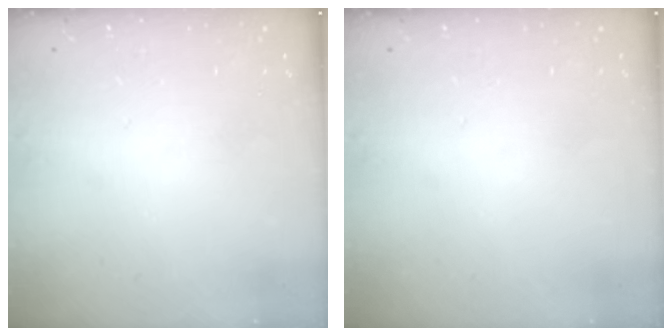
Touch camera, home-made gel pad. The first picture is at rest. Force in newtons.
{"total": 0.0}